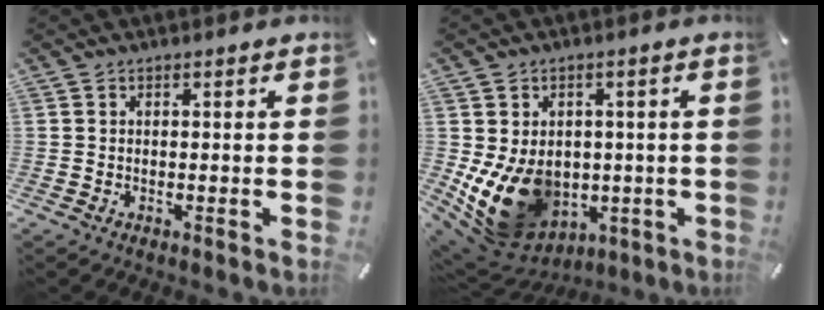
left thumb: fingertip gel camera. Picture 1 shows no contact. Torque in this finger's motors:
{"motor_torque": [2.44, 2.57, 1.96, 0.15, 0.75]}